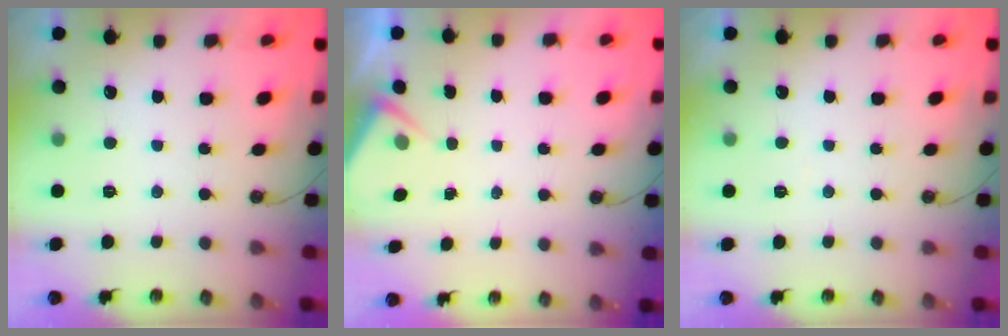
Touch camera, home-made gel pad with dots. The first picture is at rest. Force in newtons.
{"total": 2.4, "press": 2.4, "slide": 0.4}
{"total": 2.3, "press": 2.2, "slide": 0.4}